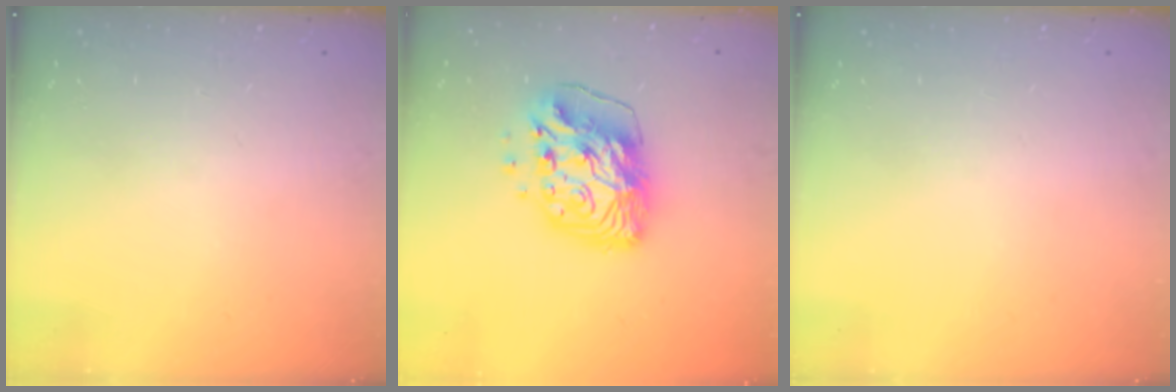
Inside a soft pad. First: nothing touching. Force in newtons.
{"total": 14.8, "press": 14.7, "slide": 1.7}
{"total": 0.0}